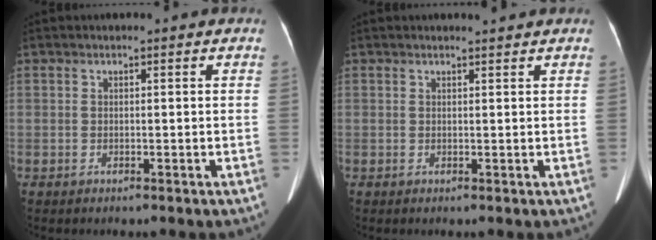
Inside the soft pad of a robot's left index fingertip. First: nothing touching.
{"total": 1.1, "force": [1.1, -0.1, 0.2], "torque": [-0.008, -0.001, 0.020]}